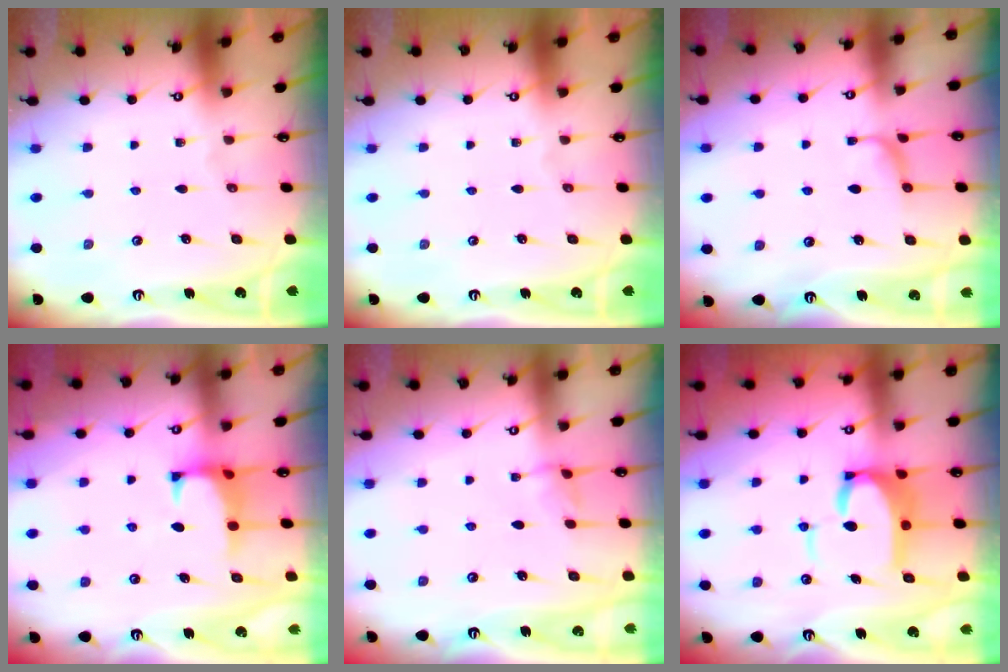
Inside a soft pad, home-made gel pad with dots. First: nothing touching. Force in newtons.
{"total": 0.0}
{"total": 1.0, "press": 0.8, "slide": 0.6}
{"total": 0.8, "press": 0.6, "slide": 0.5}
{"total": 2.9, "press": 2.9, "slide": 0.4}
{"total": 8.6, "press": 8.5, "slide": 1.4}